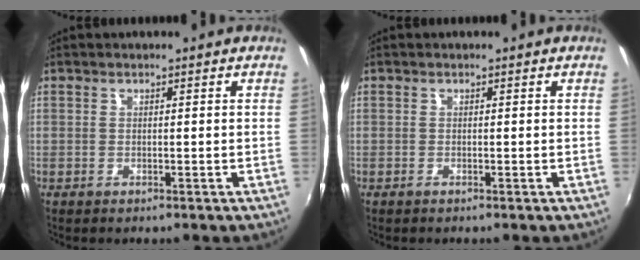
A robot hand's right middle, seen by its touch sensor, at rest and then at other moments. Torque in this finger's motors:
{"motor_torque": [0.05, -0.01, 0.01, 0.00]}